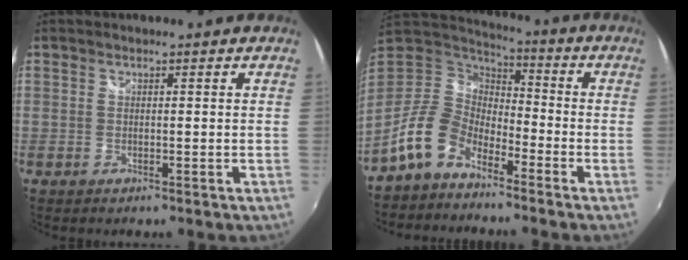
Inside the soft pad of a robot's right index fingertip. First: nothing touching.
{"total": 11.0, "force": [-7.0, 6.4, 5.7], "torque": [-0.120, 0.016, -0.139]}